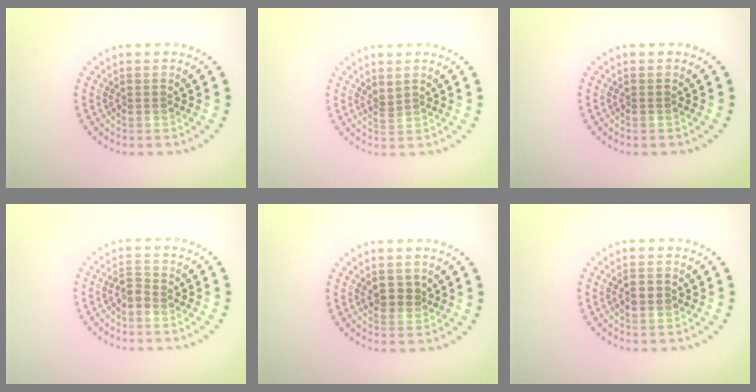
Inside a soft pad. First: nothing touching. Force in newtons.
{"total": 0.8, "press": 0.4, "slide": 0.7}
{"total": 0.0}
{"total": 1.4, "press": 1.3, "slide": 0.5}
{"total": 1.5, "press": 1.4, "slide": 0.7}
{"total": 1.2, "press": 1.2, "slide": 0.2}